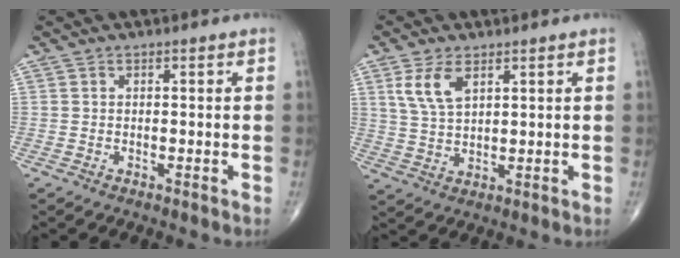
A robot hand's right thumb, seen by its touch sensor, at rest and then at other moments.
{"total": 6.6, "force": [3.1, 3.2, 4.9], "torque": [-0.095, -0.009, 0.071]}